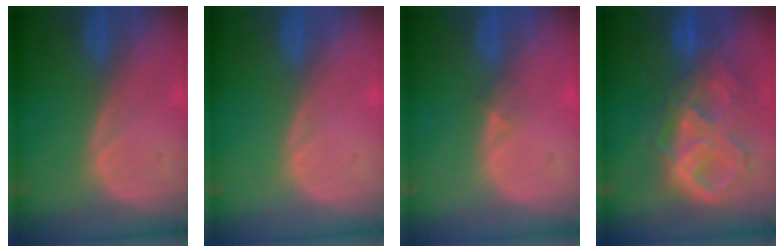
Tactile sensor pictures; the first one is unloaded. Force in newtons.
{"total": 0.0}
{"total": 1.2, "press": 0.9, "slide": 0.9}
{"total": 10.6, "press": 8.9, "slide": 5.7}